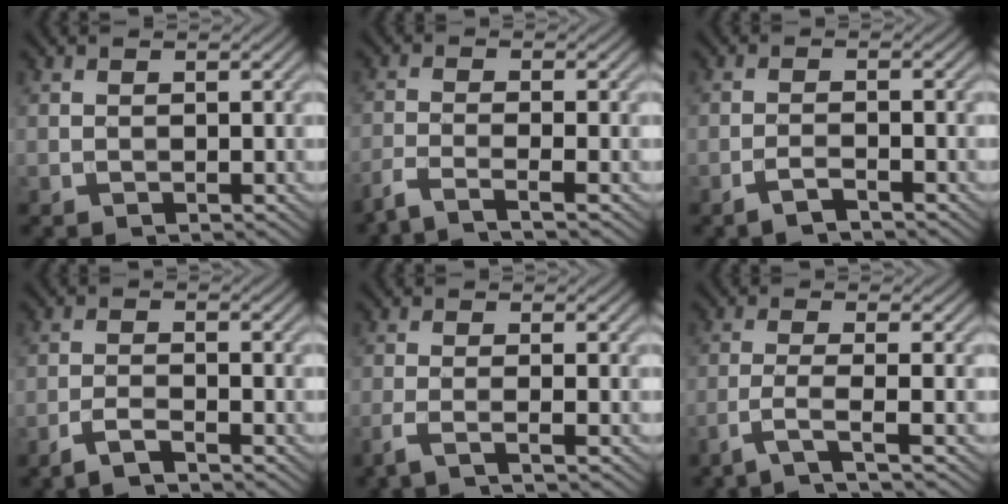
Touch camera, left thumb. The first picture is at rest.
{"total": 3.8, "force": [-2.8, 0.5, 2.6], "torque": [-0.043, -0.005, -0.074]}
{"total": 2.3, "force": [-1.7, 0.3, 1.5], "torque": [-0.027, 0.006, -0.040]}
{"total": 2.9, "force": [-2.3, 0.5, 1.8], "torque": [-0.038, 0.001, -0.053]}
{"total": 2.7, "force": [-1.6, 0.3, 2.2], "torque": [-0.035, 0.000, -0.051]}
{"total": 3.7, "force": [-2.0, 0.3, 3.0], "torque": [-0.050, 0.008, -0.064]}